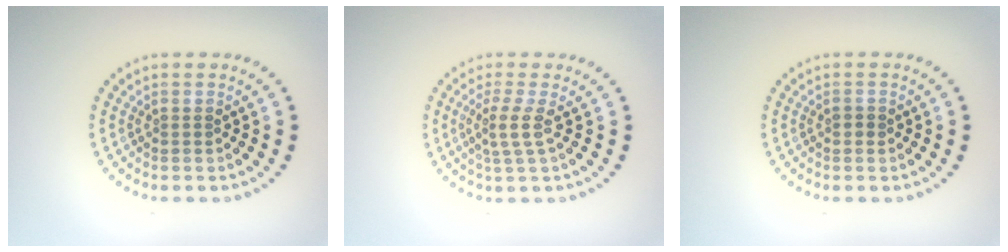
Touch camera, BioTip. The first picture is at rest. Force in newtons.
{"total": 2.1, "press": 1.5, "slide": 1.5}
{"total": 0.7, "press": 0.7, "slide": 0.1}